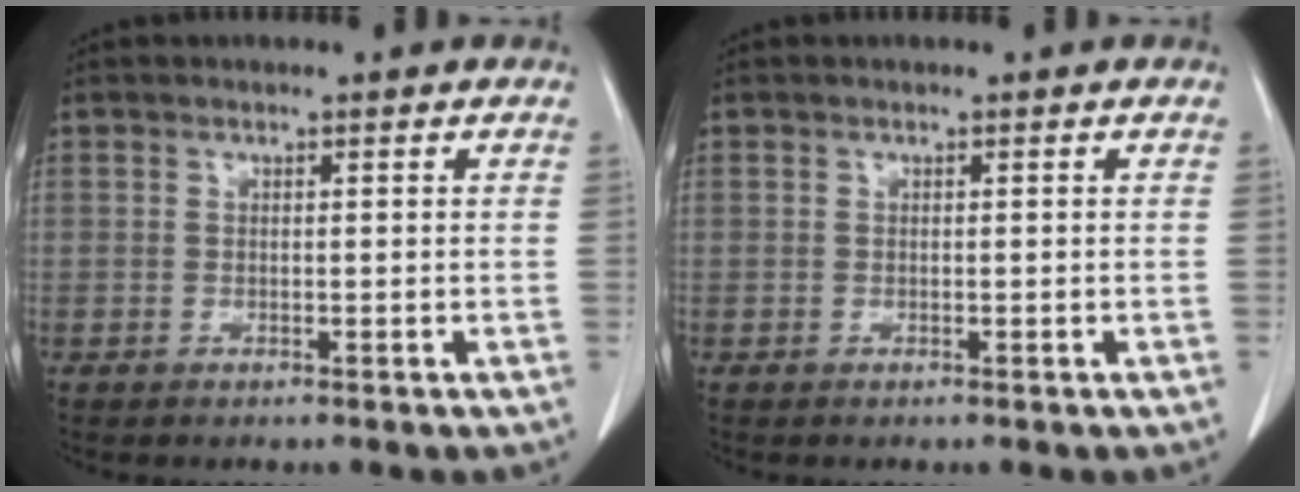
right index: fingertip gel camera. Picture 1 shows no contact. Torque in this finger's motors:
{"motor_torque": [0.00, 0.00, 0.01, -0.01]}